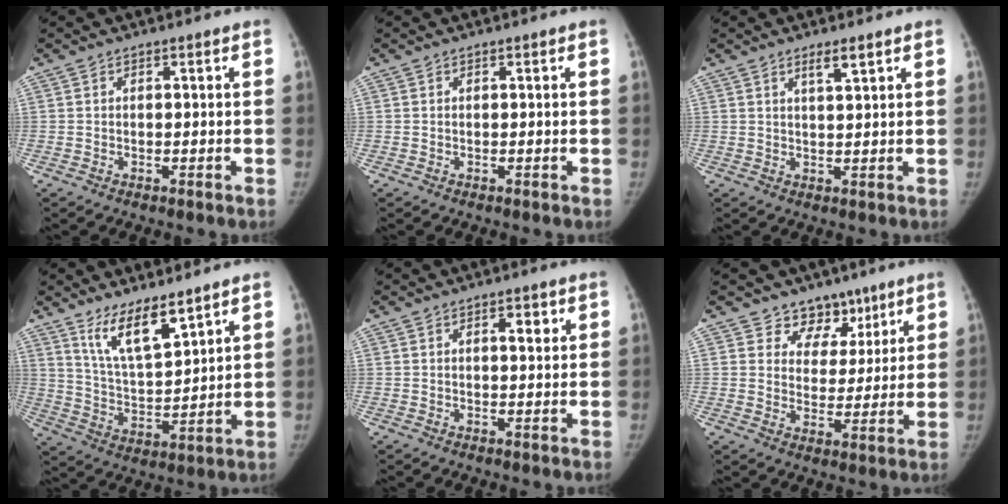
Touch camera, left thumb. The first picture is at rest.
{"total": 0.0}
{"total": 2.8, "force": [1.9, 0.4, 2.1], "torque": [-0.035, -0.013, 0.035]}
{"total": 10.1, "force": [7.3, 2.6, 6.5], "torque": [-0.104, -0.058, 0.148]}
{"total": 2.7, "force": [1.1, 1.2, 2.1], "torque": [-0.022, -0.002, 0.014]}
{"total": 8.0, "force": [5.6, 5.6, 1.1], "torque": [0.031, -0.034, 0.091]}